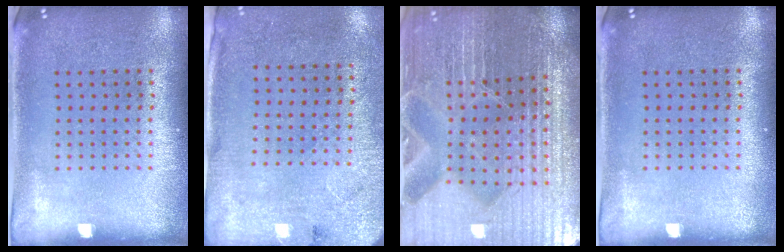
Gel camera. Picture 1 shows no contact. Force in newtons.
{"total": 2.7, "press": 2.2, "slide": 1.6}
{"total": 5.3, "press": 5.1, "slide": 1.7}
{"total": 0.0}